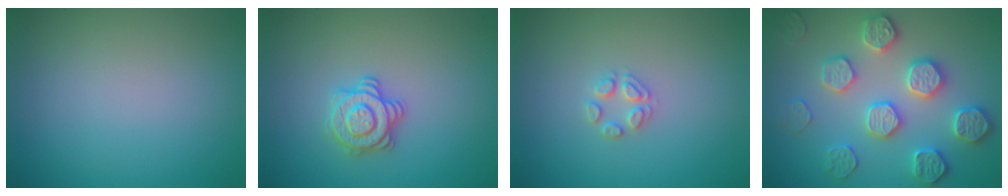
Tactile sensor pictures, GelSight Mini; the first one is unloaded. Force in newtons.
{"total": 2.8, "press": 2.7, "slide": 0.7}
{"total": 1.7, "press": 1.6, "slide": 0.2}
{"total": 4.7, "press": 4.7, "slide": 0.6}